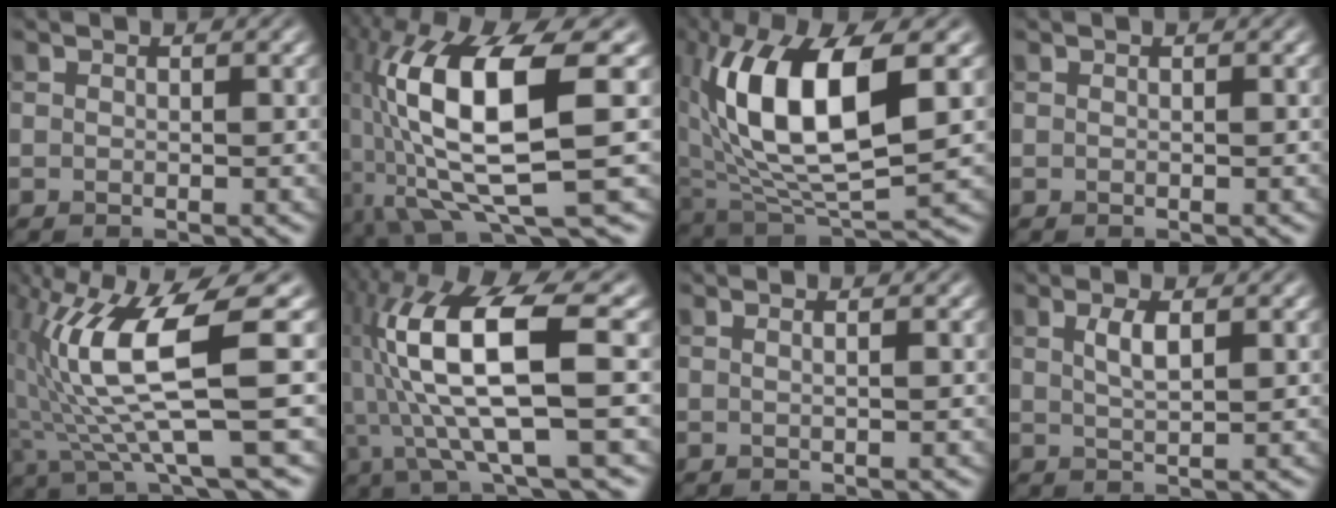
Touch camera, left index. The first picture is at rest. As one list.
[{"total": 14.0, "force": [-0.5, 3.8, 13.4], "torque": [-0.261, 0.004, -0.007]}, {"total": 12.5, "force": [2.1, 5.4, 11.1], "torque": [-0.207, 0.002, 0.035]}, {"total": 0.0}, {"total": 10.3, "force": [0.7, 2.1, 10.0], "torque": [-0.181, -0.005, 0.015]}, {"total": 13.2, "force": [0.6, 3.0, 12.8], "torque": [-0.247, 0.012, 0.016]}, {"total": 1.3, "force": [0.4, 0.6, 1.1], "torque": [-0.007, -0.003, -0.009]}, {"total": 2.1, "force": [0.8, 0.6, 1.9], "torque": [-0.036, 0.002, 0.016]}]